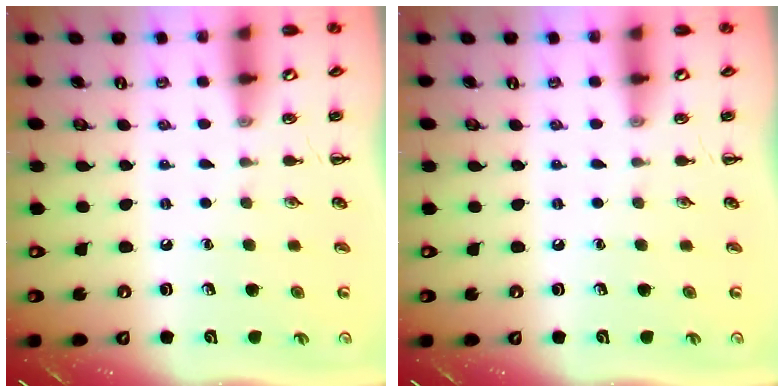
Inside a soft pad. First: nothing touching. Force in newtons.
{"total": 0.0}